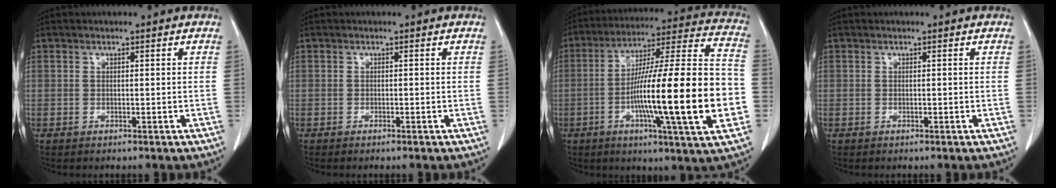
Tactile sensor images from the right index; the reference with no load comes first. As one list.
[{"total": 0.5, "force": [-0.4, -0.1, 0.3], "torque": [-0.008, -0.001, -0.008]}, {"total": 25.0, "force": [-5.4, 1.1, 24.4], "torque": [-0.350, -0.001, -0.092]}, {"total": 0.0}]